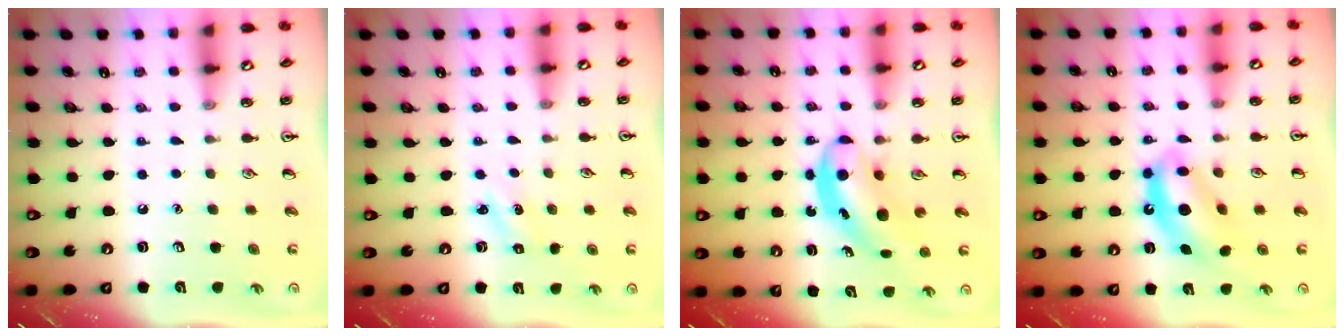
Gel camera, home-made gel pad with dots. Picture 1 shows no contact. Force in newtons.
{"total": 1.4, "press": 1.3, "slide": 0.6}
{"total": 6.6, "press": 6.5, "slide": 0.8}
{"total": 10.0, "press": 9.5, "slide": 3.1}